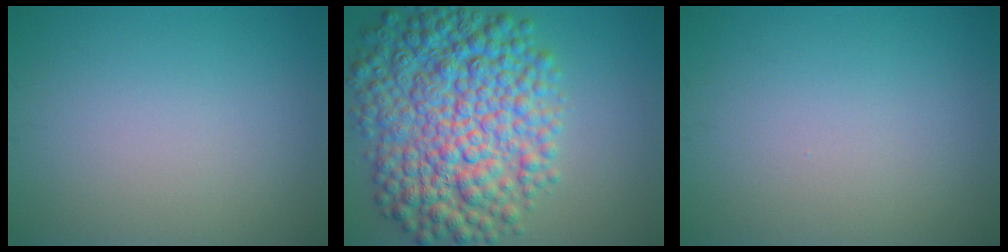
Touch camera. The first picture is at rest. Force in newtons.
{"total": 11.7, "press": 11.7, "slide": 0.2}
{"total": 0.0}